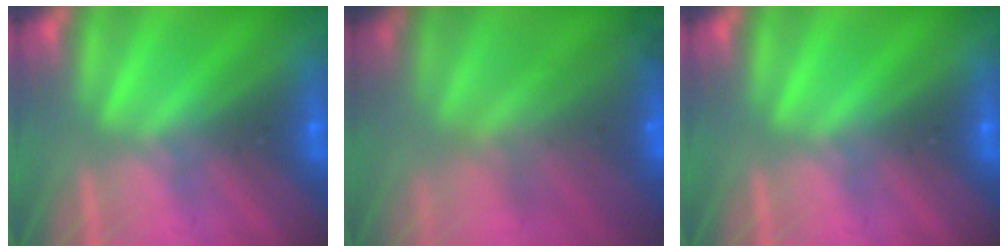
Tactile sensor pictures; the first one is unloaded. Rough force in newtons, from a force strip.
{"total": 11.1}
{"total": 0.0}